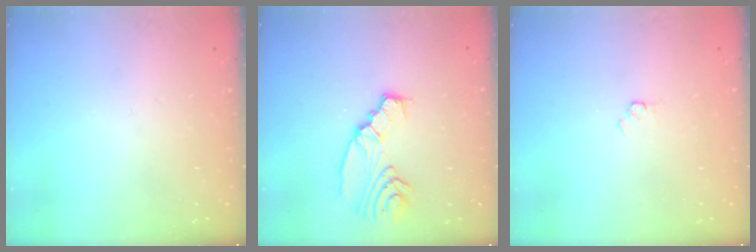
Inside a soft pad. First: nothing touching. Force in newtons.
{"total": 8.3, "press": 8.3, "slide": 0.8}
{"total": 1.5, "press": 1.4, "slide": 0.3}